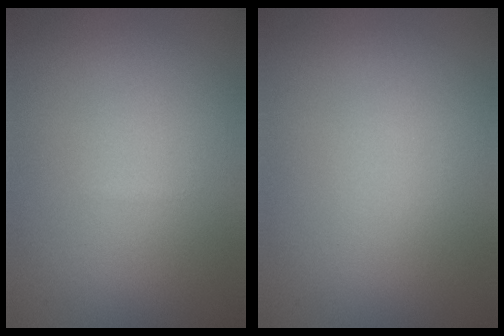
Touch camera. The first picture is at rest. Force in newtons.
{"total": 0.0}